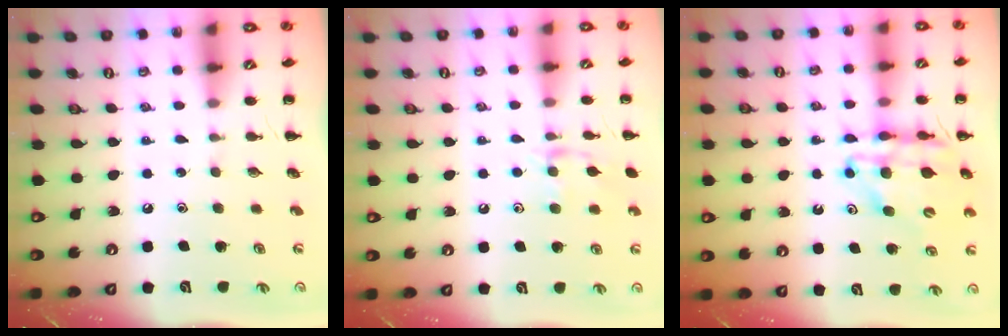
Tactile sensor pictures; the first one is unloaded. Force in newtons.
{"total": 9.4, "press": 9.4, "slide": 0.7}
{"total": 12.5, "press": 12.0, "slide": 3.6}